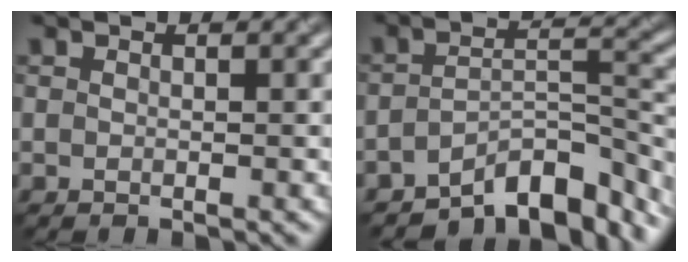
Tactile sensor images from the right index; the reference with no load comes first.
{"total": 8.2, "force": [-6.4, 2.9, 4.3], "torque": [-0.043, -0.006, -0.103]}